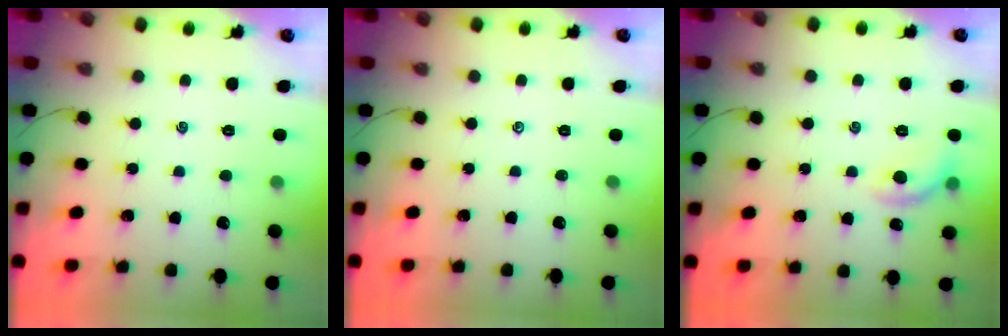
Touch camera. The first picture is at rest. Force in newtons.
{"total": 0.0}
{"total": 7.9, "press": 7.9, "slide": 0.6}